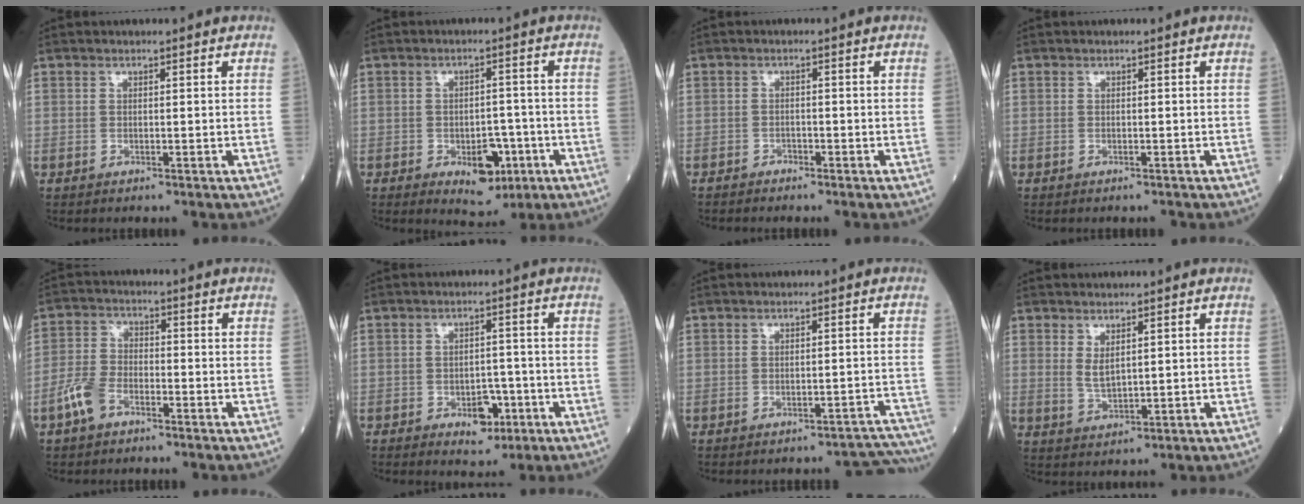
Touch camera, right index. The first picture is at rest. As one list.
[{"total": 6.3, "force": [-2.5, 3.4, 4.6], "torque": [-0.058, 0.000, -0.026]}, {"total": 1.0, "force": [-0.9, 0.4, 0.1], "torque": [-0.001, 0.003, -0.019]}, {"total": 0.0}, {"total": 5.6, "force": [-3.4, 2.9, 3.4], "torque": [-0.088, 0.007, -0.071]}, {"total": 4.4, "force": [-2.0, 2.7, 2.9], "torque": [-0.034, 0.006, -0.022]}, {"total": 5.4, "force": [-5.2, 1.0, -0.4], "torque": [0.027, 0.026, -0.052]}, {"total": 2.8, "force": [1.3, 1.0, 2.3], "torque": [-0.048, -0.006, 0.033]}]